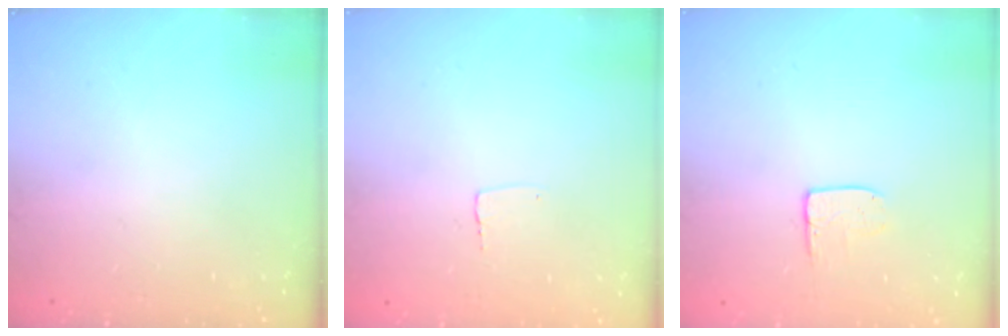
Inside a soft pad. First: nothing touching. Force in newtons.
{"total": 2.3, "press": 2.3, "slide": 0.1}
{"total": 6.8, "press": 6.8, "slide": 0.5}